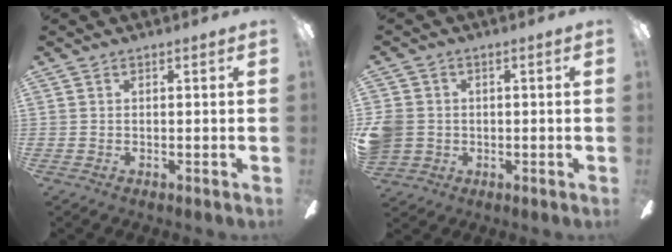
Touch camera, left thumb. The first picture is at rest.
{"total": 5.5, "force": [-0.2, 5.2, 1.8], "torque": [-0.052, 0.016, 0.000]}